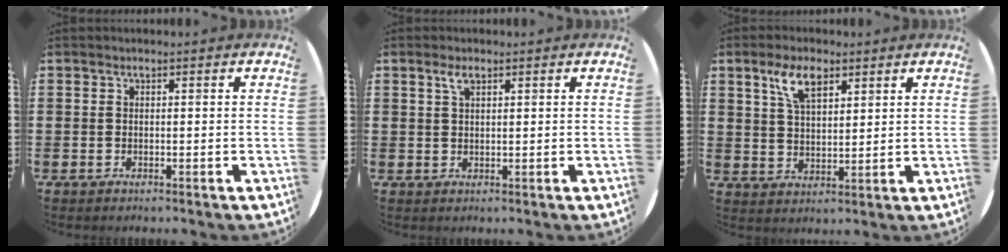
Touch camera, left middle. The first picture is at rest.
{"total": 1.9, "force": [1.2, 0.6, 1.4], "torque": [-0.021, 0.002, 0.019]}
{"total": 6.0, "force": [3.7, 2.7, 4.0], "torque": [-0.080, 0.007, 0.064]}